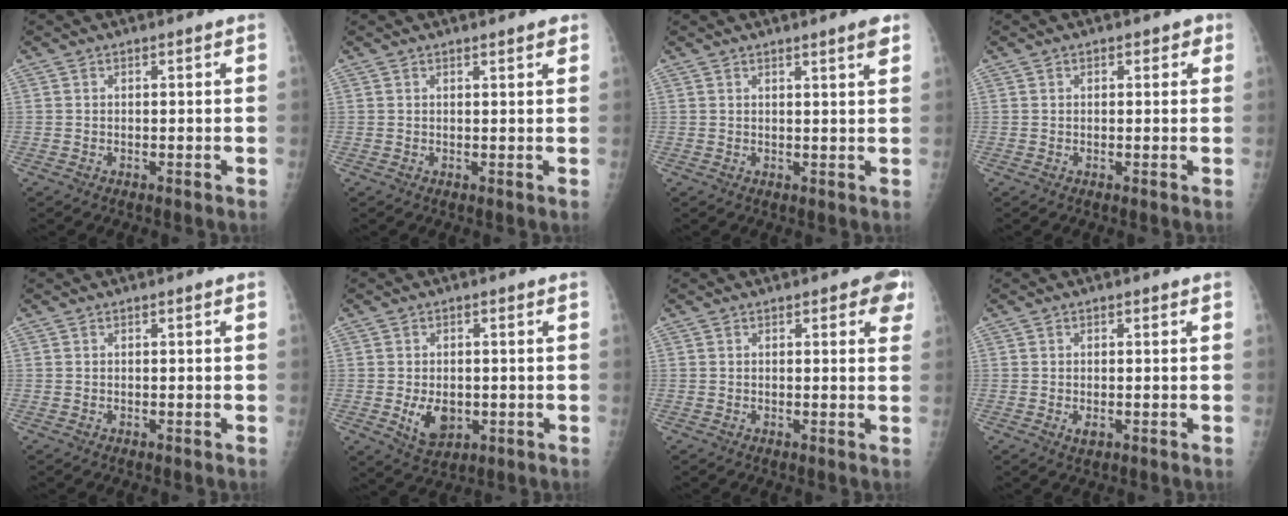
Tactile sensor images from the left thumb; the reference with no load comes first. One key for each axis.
{"total": 1.7, "fx": 1.3, "fy": 0.4, "fz": 1.0, "tx": -0.010, "ty": -0.003, "tz": 0.016}
{"total": 2.8, "fx": 2.0, "fy": 0.0, "fz": 2.0, "tx": -0.027, "ty": -0.012, "tz": 0.027}
{"total": 1.7, "fx": 0.9, "fy": 1.3, "fz": 0.8, "tx": 0.010, "ty": 0.001, "tz": 0.004}
{"total": 0.0}
{"total": 6.2, "fx": -1.0, "fy": 4.4, "fz": 4.3, "tx": -0.055, "ty": -0.007, "tz": -0.005}
{"total": 4.2, "fx": 2.2, "fy": 1.9, "fz": 3.0, "tx": -0.006, "ty": -0.004, "tz": 0.015}
{"total": 1.6, "fx": -0.3, "fy": 1.0, "fz": 1.2, "tx": -0.015, "ty": -0.002, "tz": -0.004}